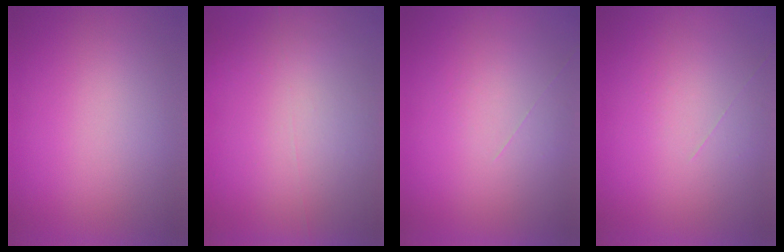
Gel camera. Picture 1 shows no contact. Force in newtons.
{"total": 7.3}
{"total": 1.2}
{"total": 1.2}